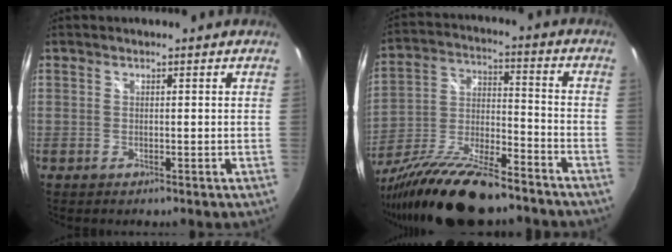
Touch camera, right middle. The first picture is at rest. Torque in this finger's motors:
{"motor_torque": [1.04, -1.02, 0.43, 0.16]}